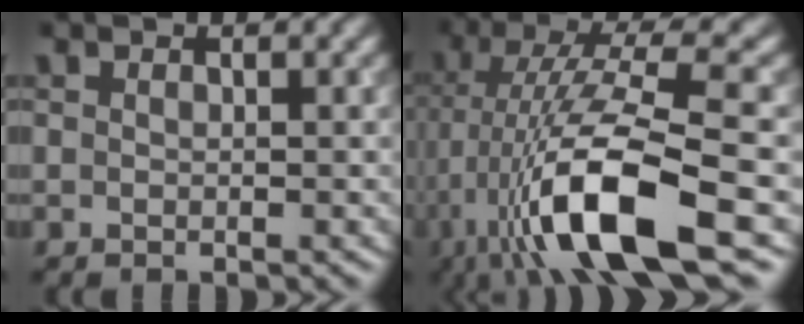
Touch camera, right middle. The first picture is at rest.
{"total": 11.9, "force": [-4.7, 2.9, 10.6], "torque": [-0.190, 0.011, -0.083]}